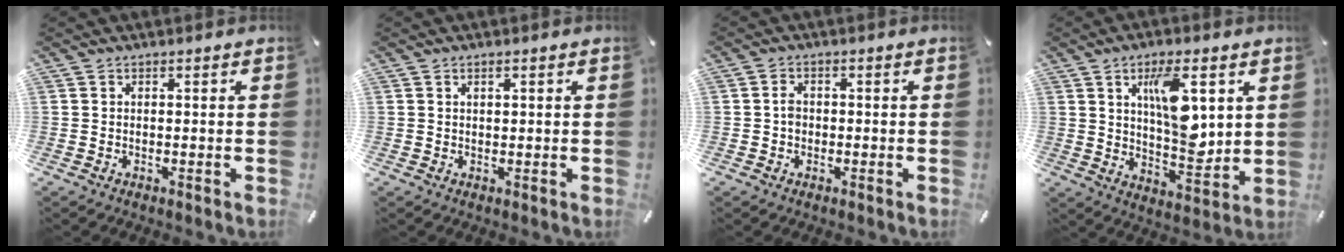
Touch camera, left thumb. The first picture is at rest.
{"total": 1.0, "force": [0.5, 0.4, 0.7], "torque": [-0.015, 0.002, 0.008]}
{"total": 2.2, "force": [-0.2, 1.7, 1.4], "torque": [-0.028, 0.004, -0.005]}
{"total": 13.2, "force": [5.2, 5.7, 10.8], "torque": [-0.171, -0.028, 0.080]}